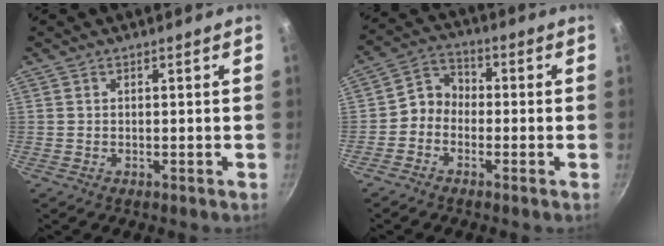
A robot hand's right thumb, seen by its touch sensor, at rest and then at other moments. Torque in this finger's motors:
{"motor_torque": [0.53, 0.57, 0.54, -0.30, 0.00]}